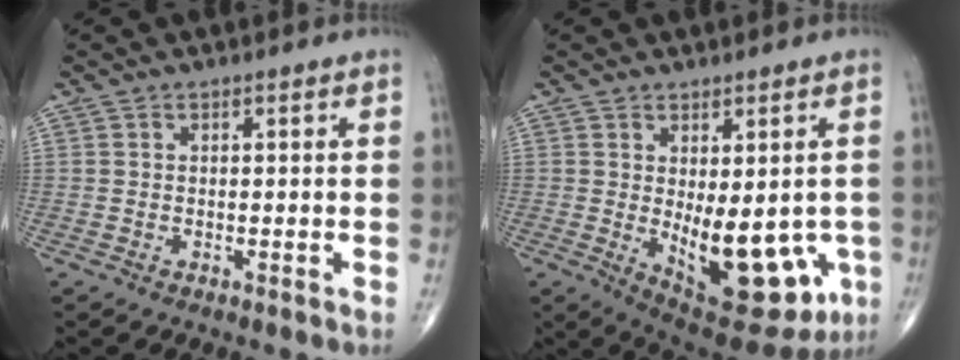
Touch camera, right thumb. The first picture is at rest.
{"total": 17.0, "force": [-3.3, 8.2, 14.5], "torque": [-0.170, -0.019, -0.020]}